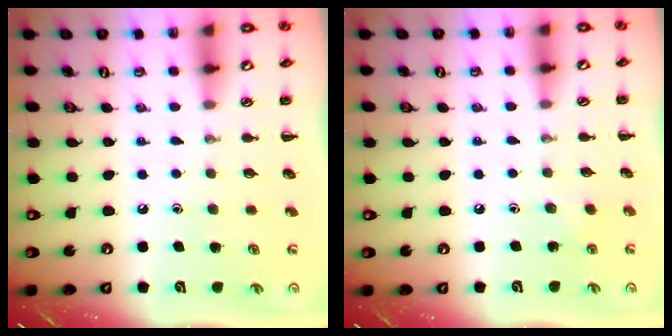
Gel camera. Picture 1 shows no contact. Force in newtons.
{"total": 5.5, "press": 5.2, "slide": 1.7}